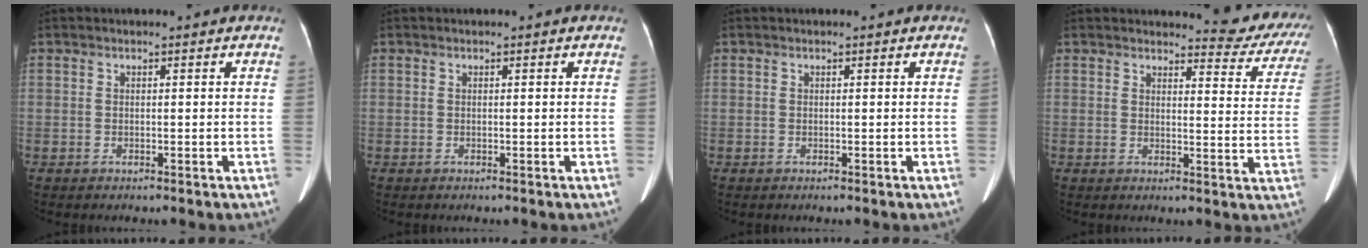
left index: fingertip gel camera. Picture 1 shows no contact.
{"total": 0.0}
{"total": 0.0}
{"total": 10.6, "force": [10.4, 1.9, 1.5], "torque": [0.008, -0.059, 0.089]}